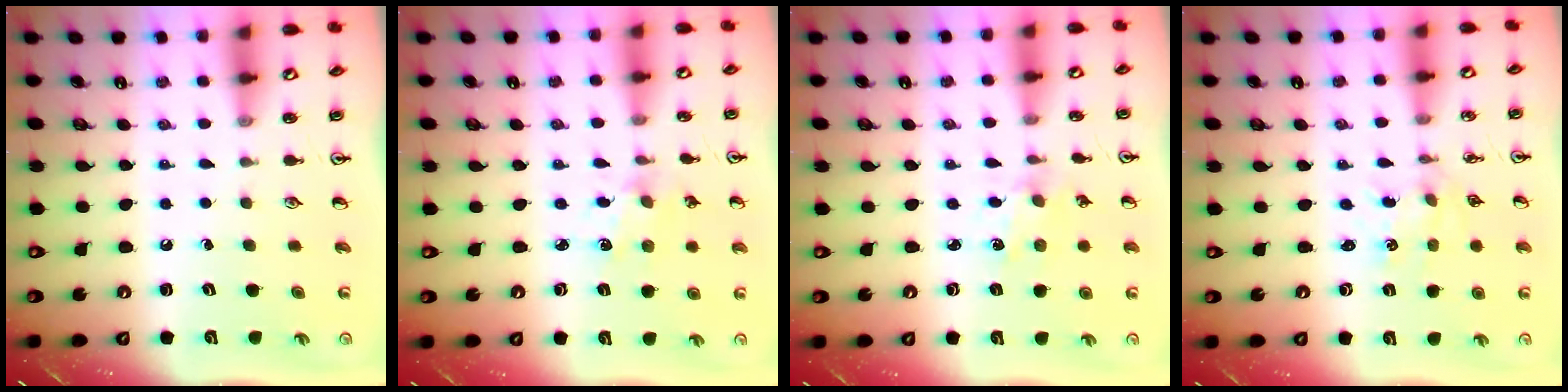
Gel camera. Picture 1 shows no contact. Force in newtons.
{"total": 2.1, "press": 2.1, "slide": 0.4}
{"total": 1.3, "press": 1.3, "slide": 0.3}
{"total": 0.9, "press": 0.8, "slide": 0.1}